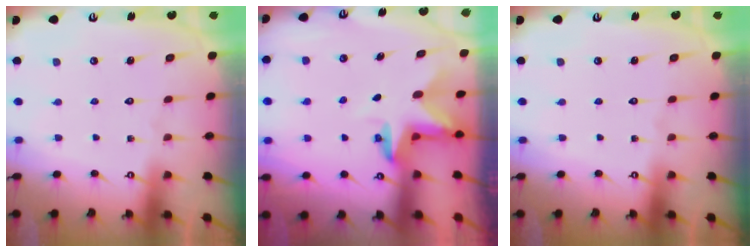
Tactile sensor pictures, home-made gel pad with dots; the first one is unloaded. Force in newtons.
{"total": 3.0, "press": 3.0, "slide": 0.3}
{"total": 0.0}